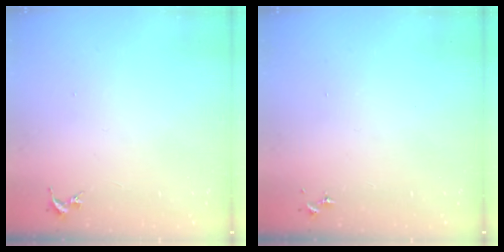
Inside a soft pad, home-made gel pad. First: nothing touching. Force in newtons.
{"total": 0.0}